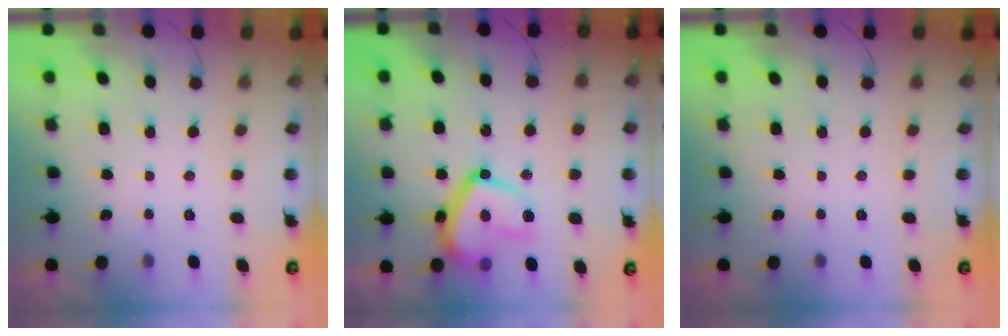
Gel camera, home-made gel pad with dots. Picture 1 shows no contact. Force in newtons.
{"total": 19.8, "press": 19.7, "slide": 1.7}
{"total": 0.0}